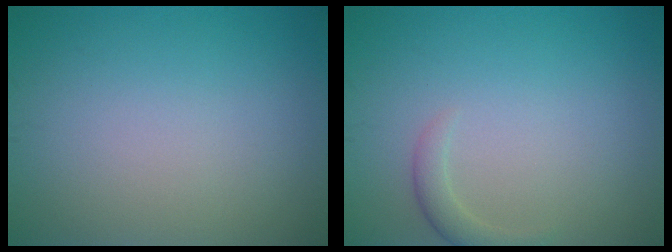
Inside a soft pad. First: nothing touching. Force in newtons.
{"total": 1.5, "press": 1.5, "slide": 0.1}